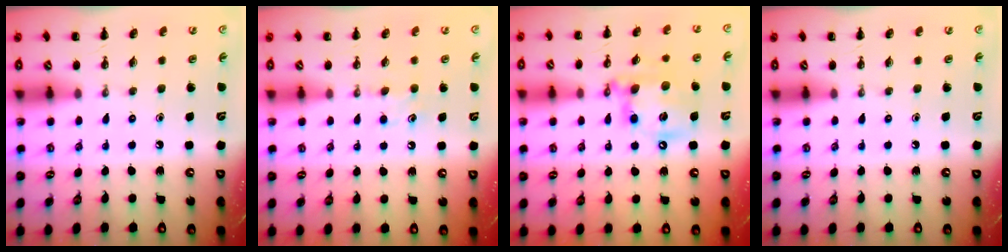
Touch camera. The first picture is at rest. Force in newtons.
{"total": 6.3, "press": 6.1, "slide": 1.6}
{"total": 14.1, "press": 13.8, "slide": 3.0}
{"total": 0.0}